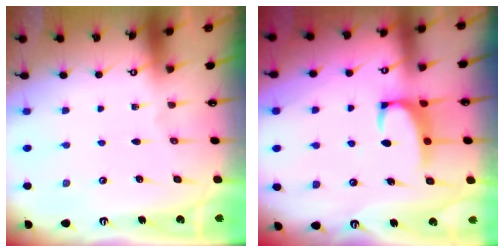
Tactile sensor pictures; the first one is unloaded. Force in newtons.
{"total": 2.5, "press": 2.4, "slide": 0.8}